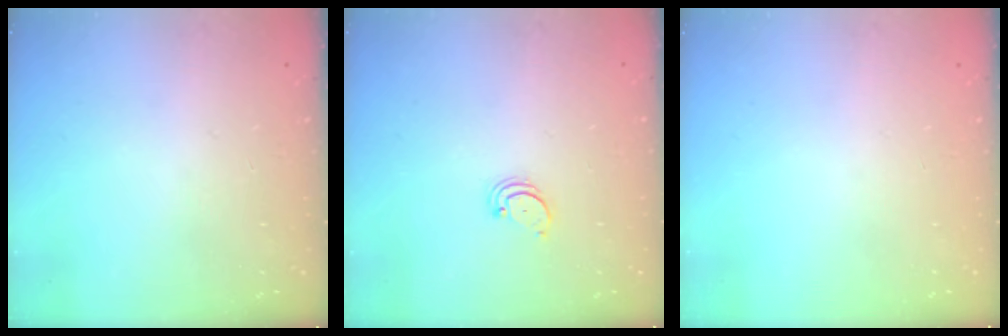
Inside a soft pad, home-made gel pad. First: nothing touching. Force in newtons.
{"total": 2.2, "press": 2.2, "slide": 0.2}
{"total": 0.0}